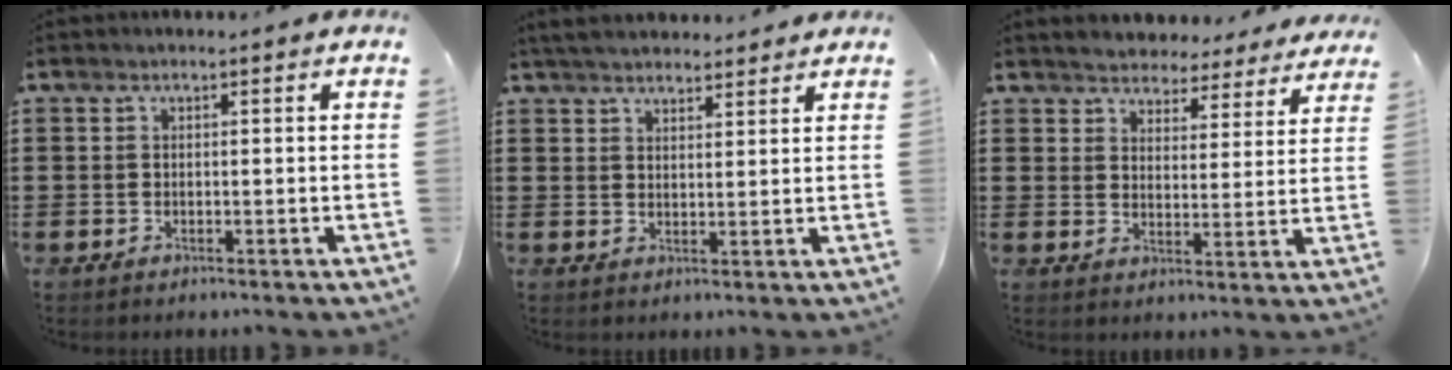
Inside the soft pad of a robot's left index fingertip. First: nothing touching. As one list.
[{"total": 3.8, "force": [3.7, 0.6, 0.7], "torque": [-0.023, -0.004, 0.070]}, {"total": 4.1, "force": [4.1, 0.3, -0.3], "torque": [-0.020, -0.028, 0.070]}]